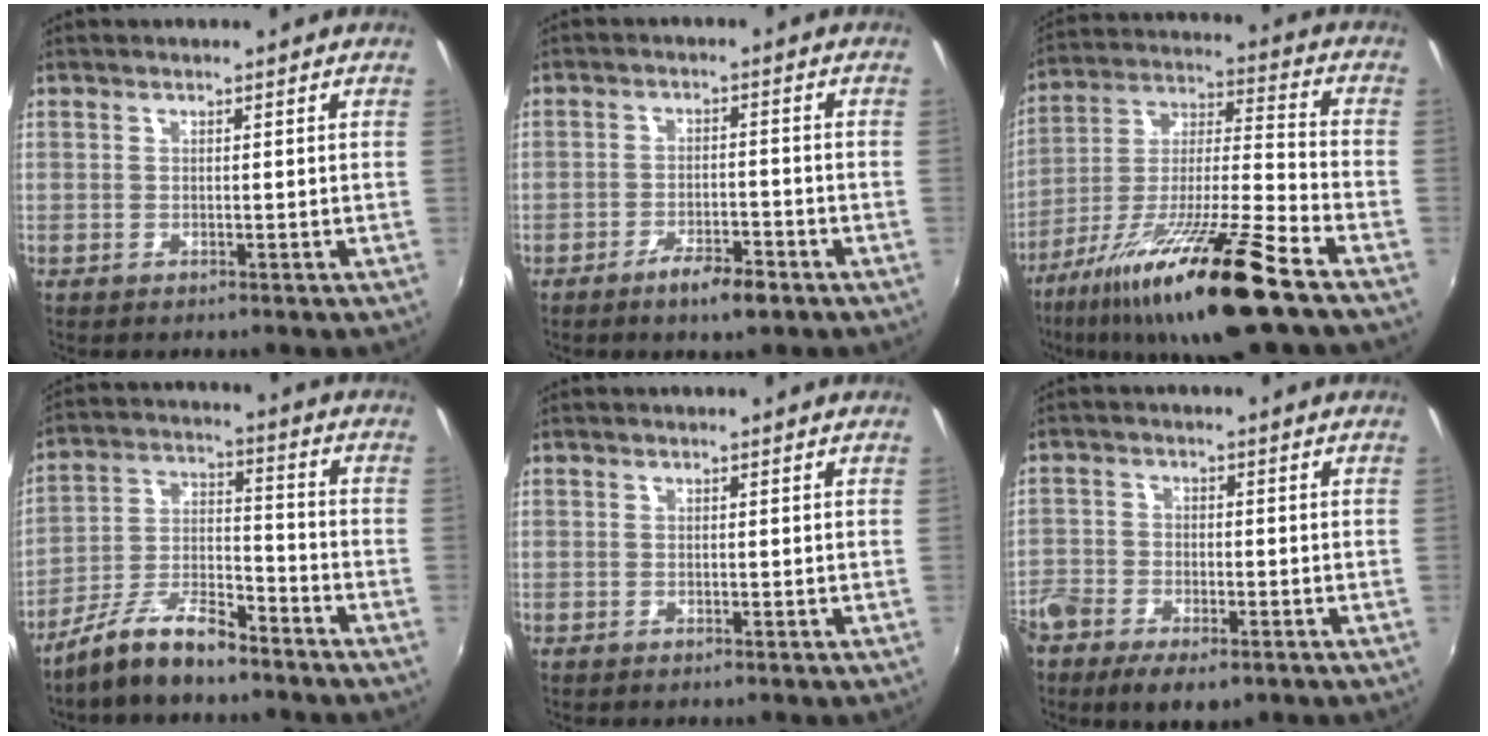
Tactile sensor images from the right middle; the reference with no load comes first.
{"total": 5.4, "force": [-3.7, 1.4, 3.6], "torque": [-0.078, -0.007, -0.060]}
{"total": 20.9, "force": [-13.6, 1.1, 15.8], "torque": [-0.287, -0.023, -0.239]}
{"total": 10.7, "force": [-8.4, 2.9, 5.9], "torque": [-0.130, 0.008, -0.156]}
{"total": 0.0}
{"total": 9.8, "force": [-6.4, 5.0, 5.5], "torque": [-0.143, -0.026, -0.123]}